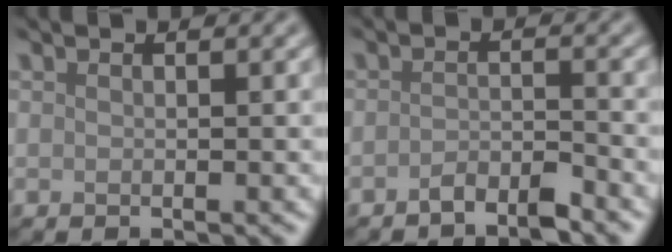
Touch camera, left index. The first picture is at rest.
{"total": 2.2, "force": [-1.8, 0.5, 1.2], "torque": [-0.019, 0.004, -0.036]}